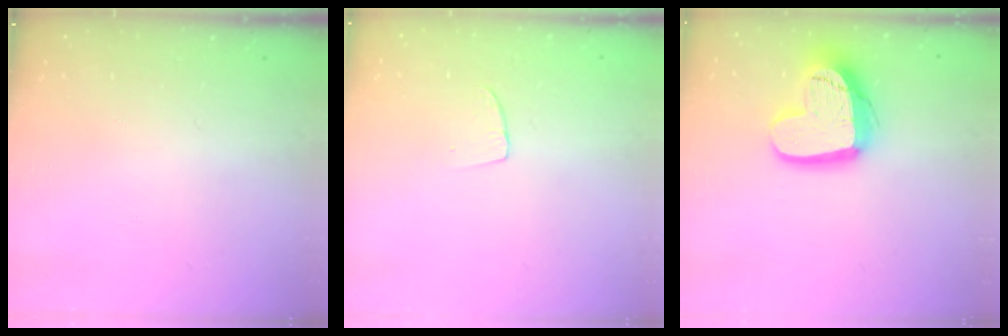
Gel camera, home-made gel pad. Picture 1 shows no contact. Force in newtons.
{"total": 2.9, "press": 2.9, "slide": 0.2}
{"total": 19.0, "press": 18.9, "slide": 1.6}